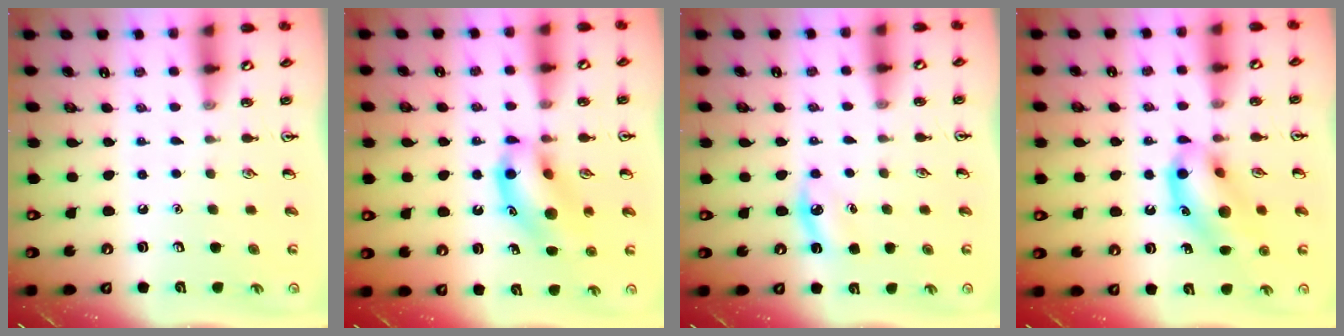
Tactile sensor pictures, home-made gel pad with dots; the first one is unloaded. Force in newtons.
{"total": 13.9, "press": 13.7, "slide": 2.6}
{"total": 4.9, "press": 4.7, "slide": 1.6}
{"total": 12.7, "press": 12.6, "slide": 1.4}